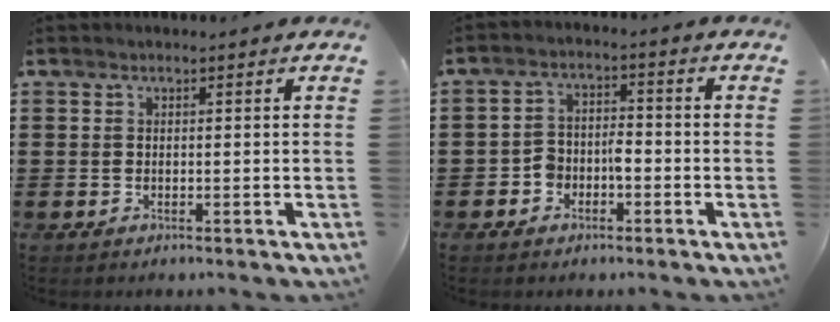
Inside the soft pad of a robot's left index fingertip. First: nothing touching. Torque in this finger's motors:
{"motor_torque": [-0.24, 0.91, 0.16, 0.02]}